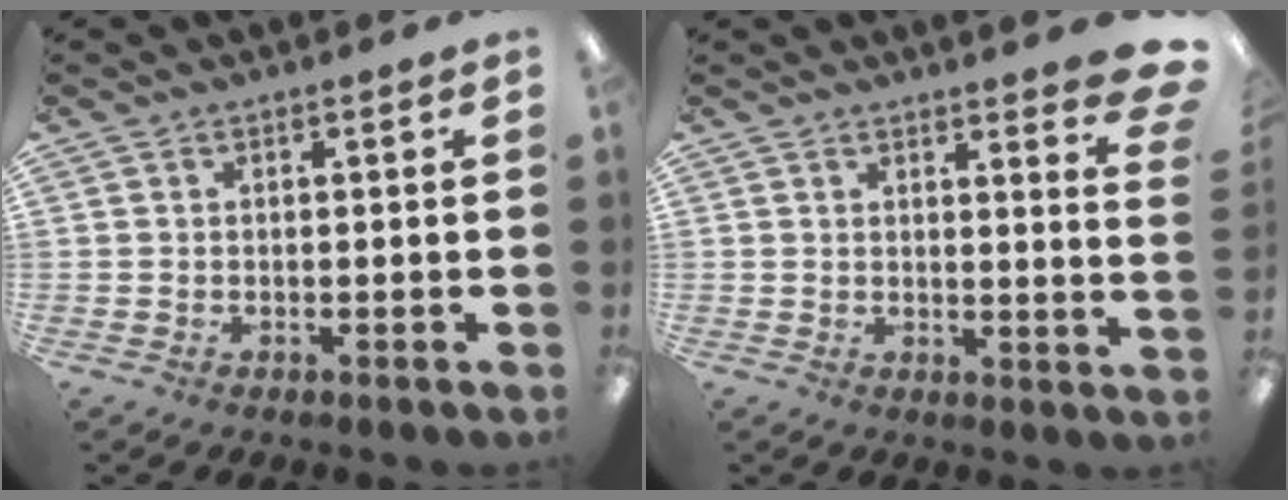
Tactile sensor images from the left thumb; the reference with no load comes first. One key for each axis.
{"total": 5.2, "fx": 4.1, "fy": 0.5, "fz": 3.2, "tx": -0.041, "ty": -0.032, "tz": 0.066}